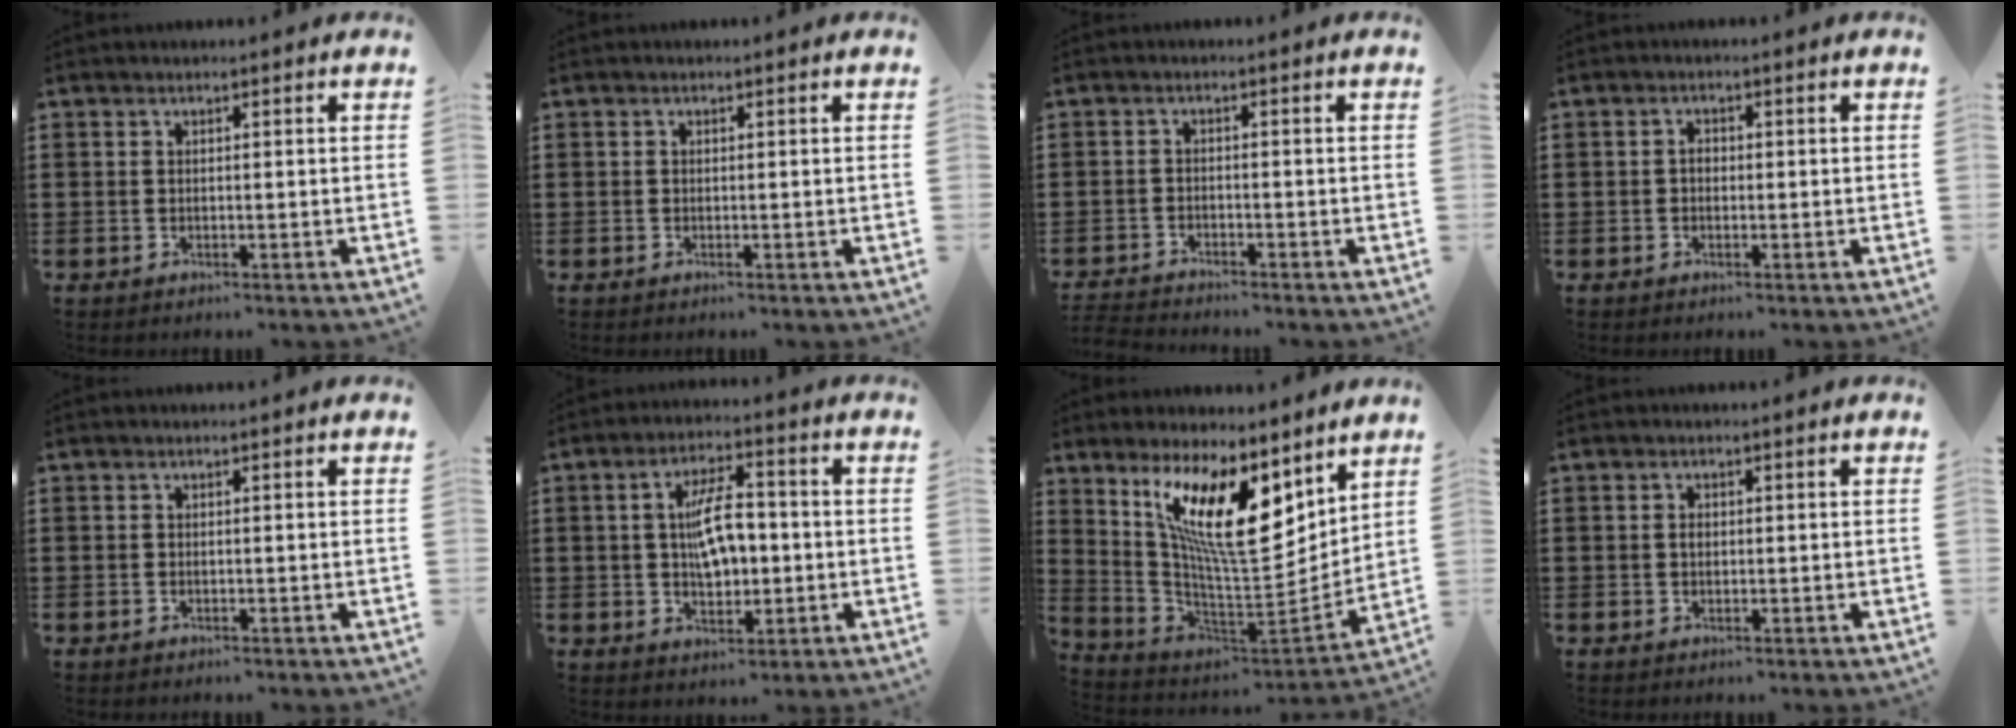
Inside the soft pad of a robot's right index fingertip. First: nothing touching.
{"total": 0.0}
{"total": 1.9, "force": [-1.9, 0.0, -0.2], "torque": [-0.002, 0.001, -0.041]}
{"total": 1.4, "force": [-0.2, 0.9, 1.0], "torque": [-0.021, 0.003, -0.005]}
{"total": 0.0}
{"total": 7.7, "force": [0.3, 3.5, 6.9], "torque": [-0.113, 0.004, 0.003]}
{"total": 14.5, "force": [7.2, 4.4, 11.8], "torque": [-0.229, -0.035, 0.126]}
{"total": 1.2, "force": [0.1, 0.8, 0.9], "torque": [-0.020, 0.004, 0.001]}